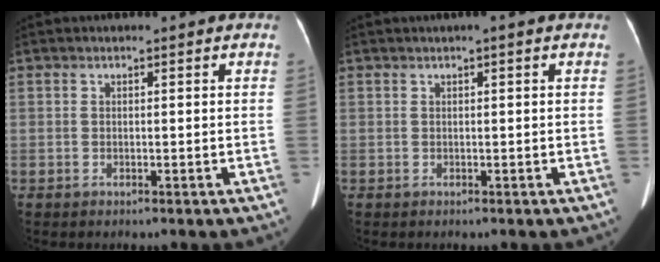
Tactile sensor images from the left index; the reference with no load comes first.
{"total": 0.6, "force": [0.2, 0.0, 0.5], "torque": [-0.010, 0.007, 0.002]}